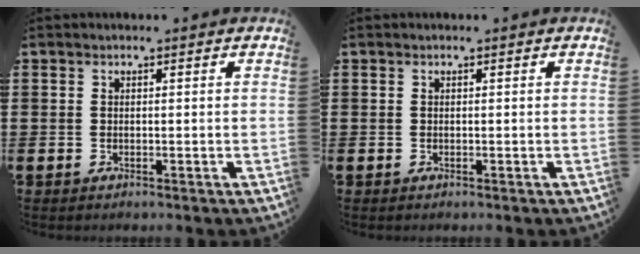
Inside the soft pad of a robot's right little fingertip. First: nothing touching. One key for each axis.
{"total": 0.0}